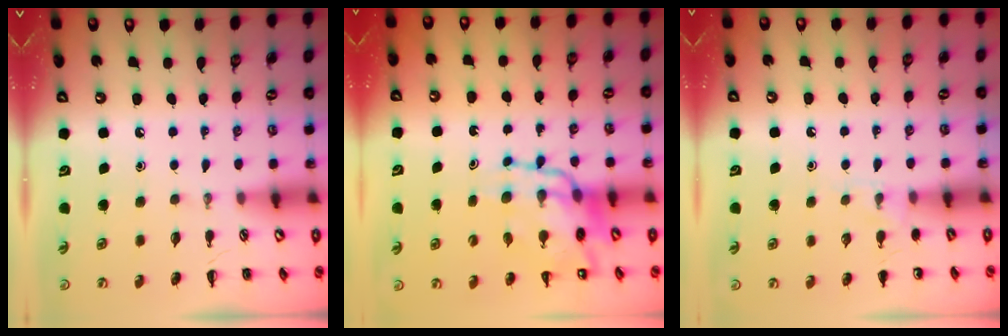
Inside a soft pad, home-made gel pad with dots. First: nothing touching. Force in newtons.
{"total": 12.4, "press": 11.9, "slide": 3.5}
{"total": 5.2, "press": 4.9, "slide": 1.7}